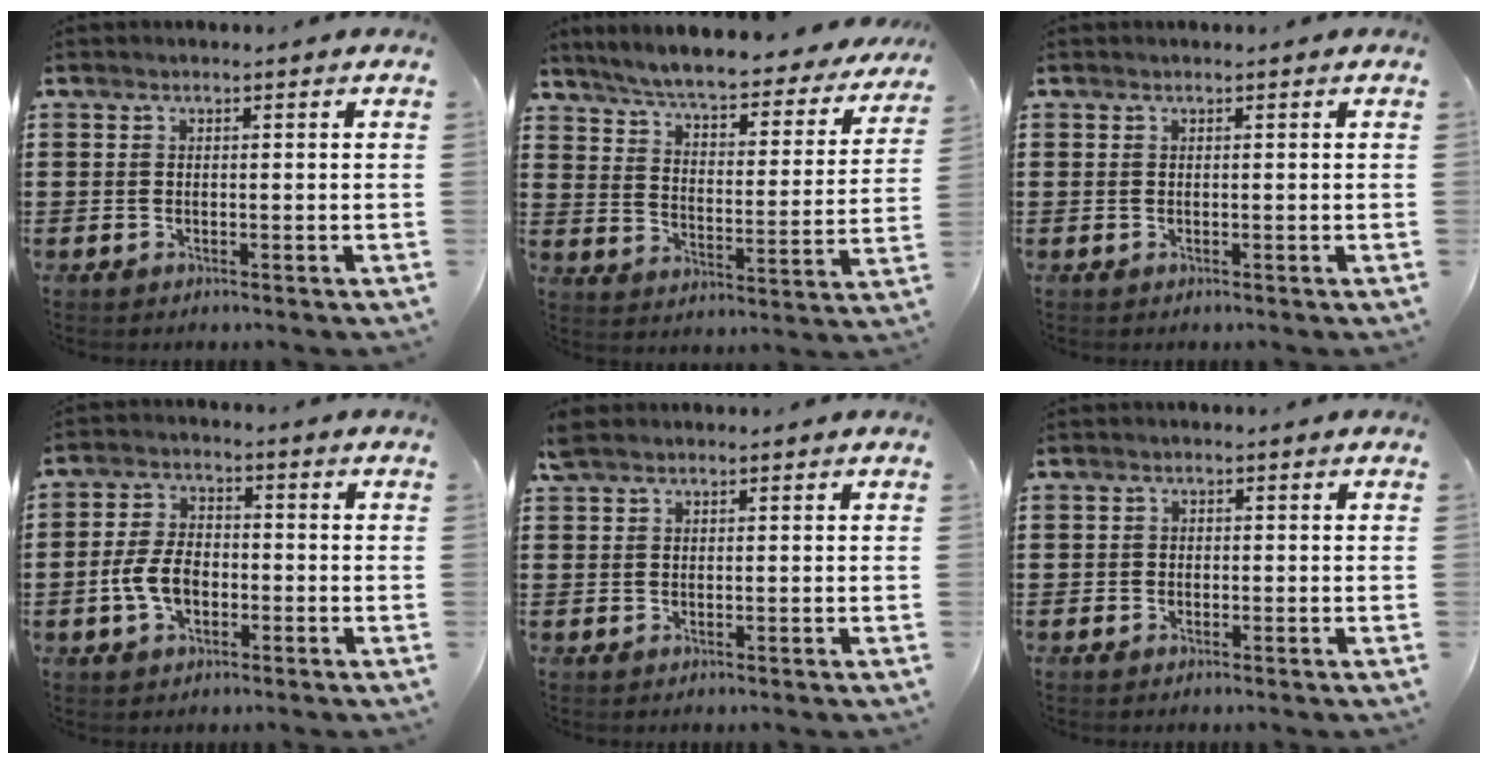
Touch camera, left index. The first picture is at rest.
{"total": 6.0, "force": [5.5, 0.0, 2.4], "torque": [-0.071, -0.038, 0.090]}
{"total": 0.0}
{"total": 6.4, "force": [-1.8, 3.8, 4.8], "torque": [-0.119, 0.000, -0.041]}
{"total": 1.5, "force": [1.1, 0.6, 0.8], "torque": [-0.019, 0.004, 0.021]}
{"total": 0.9, "force": [-0.4, 0.8, 0.2], "torque": [-0.007, 0.002, -0.009]}